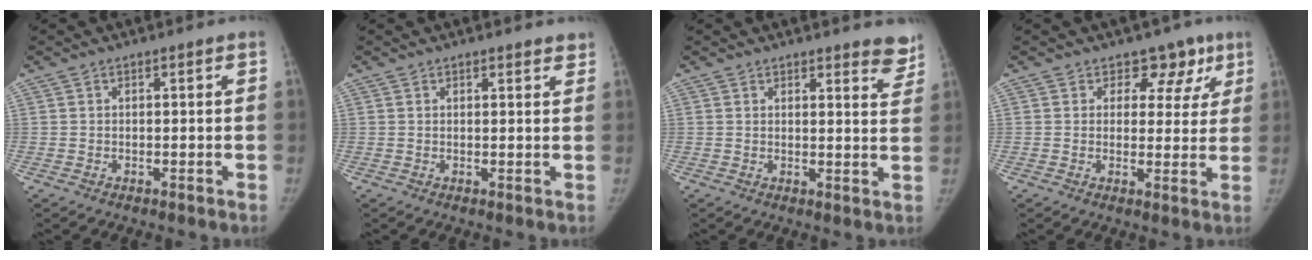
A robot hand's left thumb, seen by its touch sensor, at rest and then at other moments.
{"total": 2.5, "force": [2.2, 0.8, 1.0], "torque": [0.010, -0.003, 0.022]}
{"total": 5.9, "force": [5.1, 1.8, 2.3], "torque": [0.009, -0.031, 0.048]}
{"total": 6.7, "force": [4.2, 4.9, 1.7], "torque": [0.027, -0.016, 0.043]}